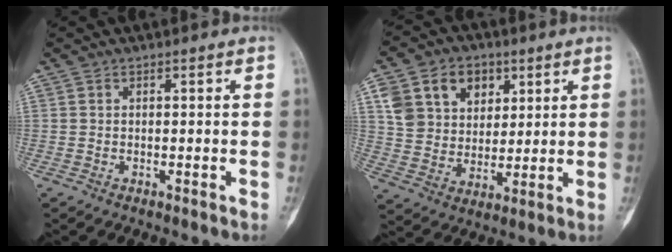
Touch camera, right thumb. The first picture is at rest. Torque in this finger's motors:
{"motor_torque": [-1.37, 1.49, 0.21, 0.33, 0.00]}